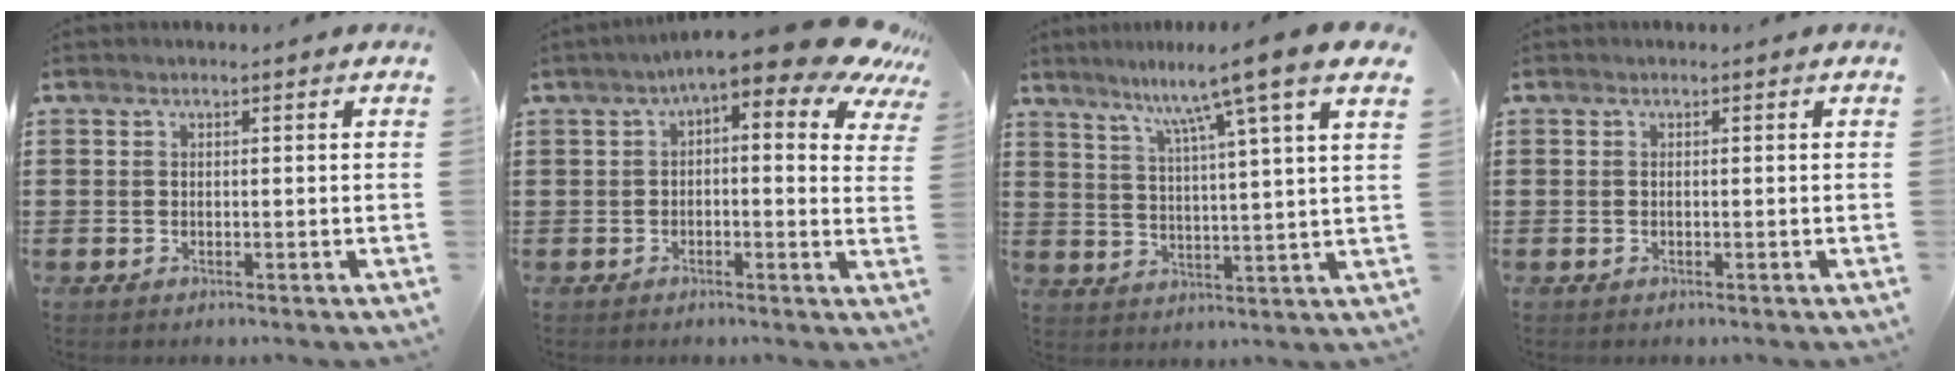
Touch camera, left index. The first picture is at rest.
{"total": 8.1, "force": [5.6, 1.2, 5.7], "torque": [-0.104, -0.029, 0.090]}
{"total": 9.5, "force": [7.0, -1.1, 6.3], "torque": [-0.131, -0.036, 0.104]}
{"total": 0.0}